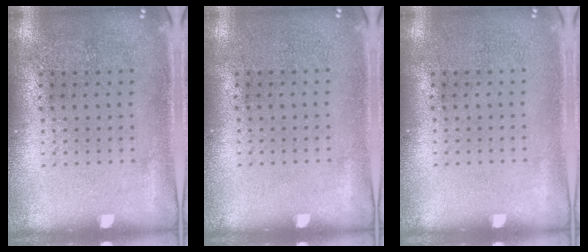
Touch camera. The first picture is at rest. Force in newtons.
{"total": 0.0}
{"total": 0.0}